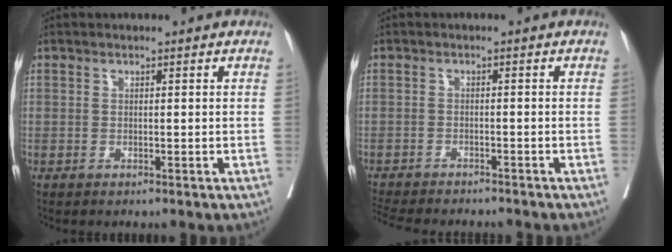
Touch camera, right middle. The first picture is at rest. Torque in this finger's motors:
{"motor_torque": [0.97, -1.17, 0.09, 0.03]}